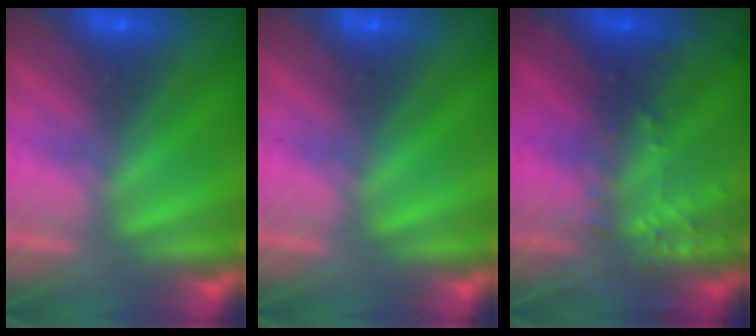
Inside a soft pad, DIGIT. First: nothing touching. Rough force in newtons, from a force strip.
{"total": 0.0}
{"total": 3.0}